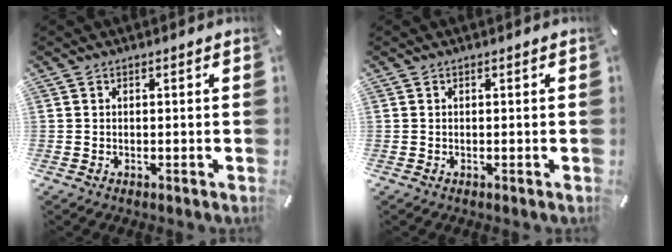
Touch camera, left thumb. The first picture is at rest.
{"total": 0.0}